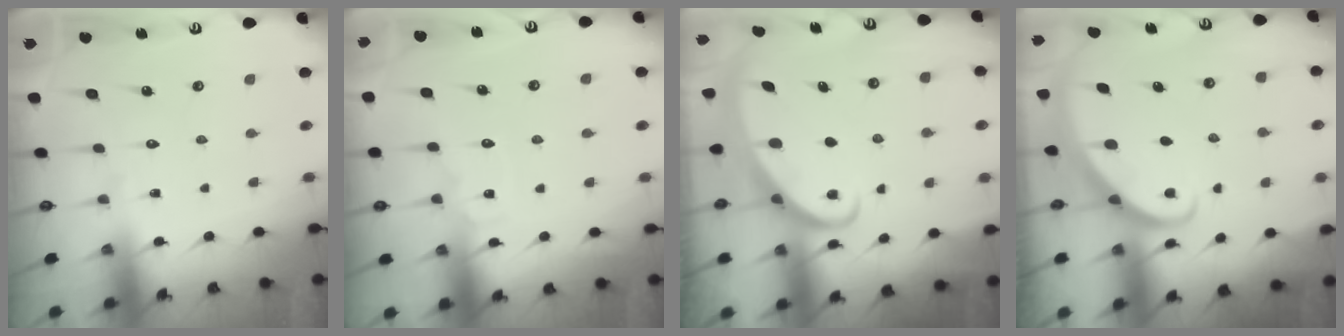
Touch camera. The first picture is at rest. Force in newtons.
{"total": 4.2, "press": 4.2, "slide": 0.4}
{"total": 2.6, "press": 2.5, "slide": 0.3}
{"total": 2.7, "press": 2.7, "slide": 0.2}